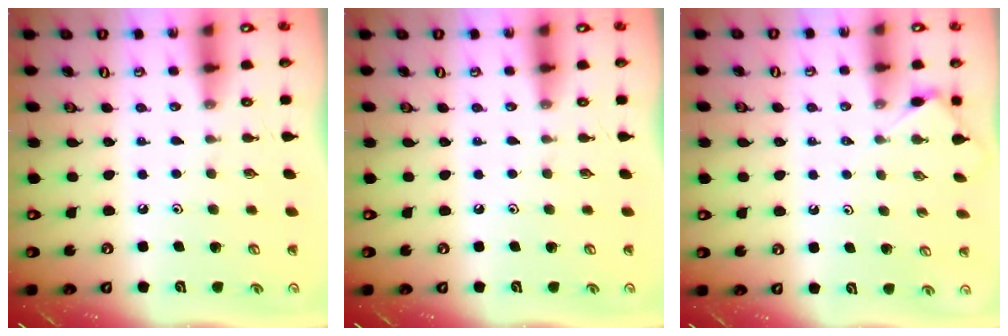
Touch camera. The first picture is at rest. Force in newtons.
{"total": 0.0}
{"total": 3.9, "press": 3.8, "slide": 0.5}